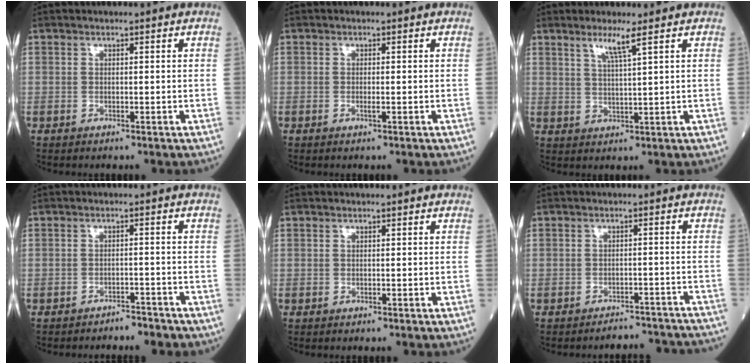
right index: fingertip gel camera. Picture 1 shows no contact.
{"total": 0.8, "force": [-0.4, -0.1, 0.7], "torque": [-0.015, -0.002, -0.006]}
{"total": 3.6, "force": [2.3, -0.7, 2.7], "torque": [-0.056, -0.004, 0.046]}
{"total": 3.8, "force": [-3.6, 1.2, 0.6], "torque": [-0.006, 0.001, -0.045]}
{"total": 0.0}
{"total": 8.7, "force": [-8.6, 1.4, 0.7], "torque": [0.008, 0.014, -0.091]}